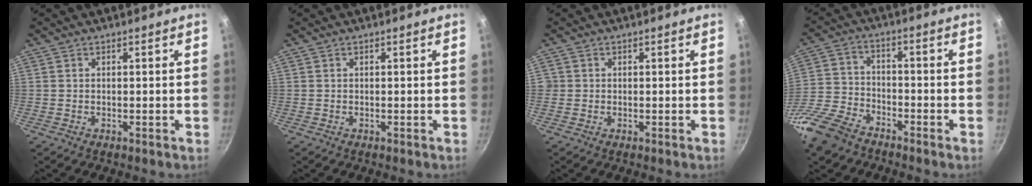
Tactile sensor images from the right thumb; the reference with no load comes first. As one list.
[{"total": 0.0}, {"total": 0.8, "force": [-0.1, 0.8, 0.1], "torque": [0.005, 0.002, -0.003]}, {"total": 13.3, "force": [-9.5, 7.1, 6.1], "torque": [-0.125, 0.050, -0.203]}]